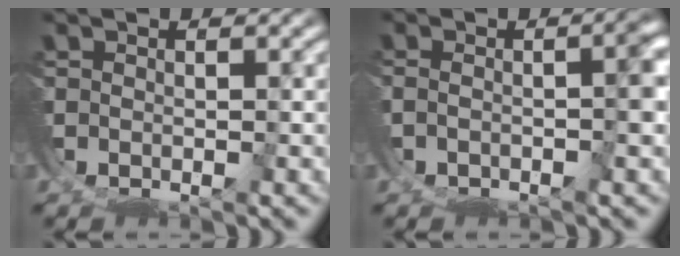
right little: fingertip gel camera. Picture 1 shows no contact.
{"total": 3.7, "force": [-0.8, 1.2, 3.5], "torque": [-0.040, -0.003, -0.010]}